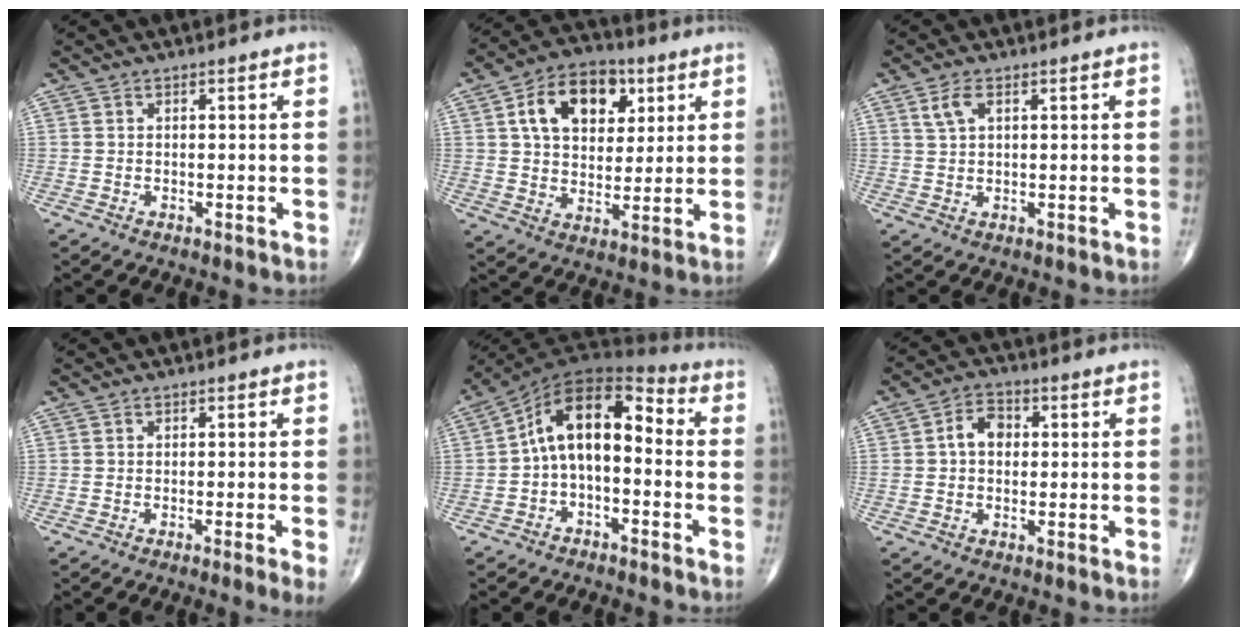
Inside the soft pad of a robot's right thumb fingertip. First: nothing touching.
{"total": 14.8, "force": [5.3, 9.7, 9.9], "torque": [-0.127, -0.004, 0.086]}
{"total": 3.1, "force": [1.4, 1.5, 2.3], "torque": [-0.049, 0.005, 0.032]}
{"total": 2.9, "force": [-1.3, -0.4, 2.5], "torque": [-0.045, -0.006, -0.023]}
{"total": 12.0, "force": [-1.0, 6.9, 9.8], "torque": [-0.143, 0.056, -0.031]}
{"total": 5.3, "force": [0.4, 3.8, 3.6], "torque": [-0.056, 0.016, -0.001]}